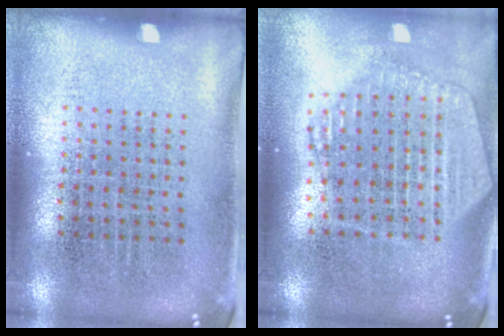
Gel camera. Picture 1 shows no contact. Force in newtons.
{"total": 2.3, "press": 2.1, "slide": 1.1}